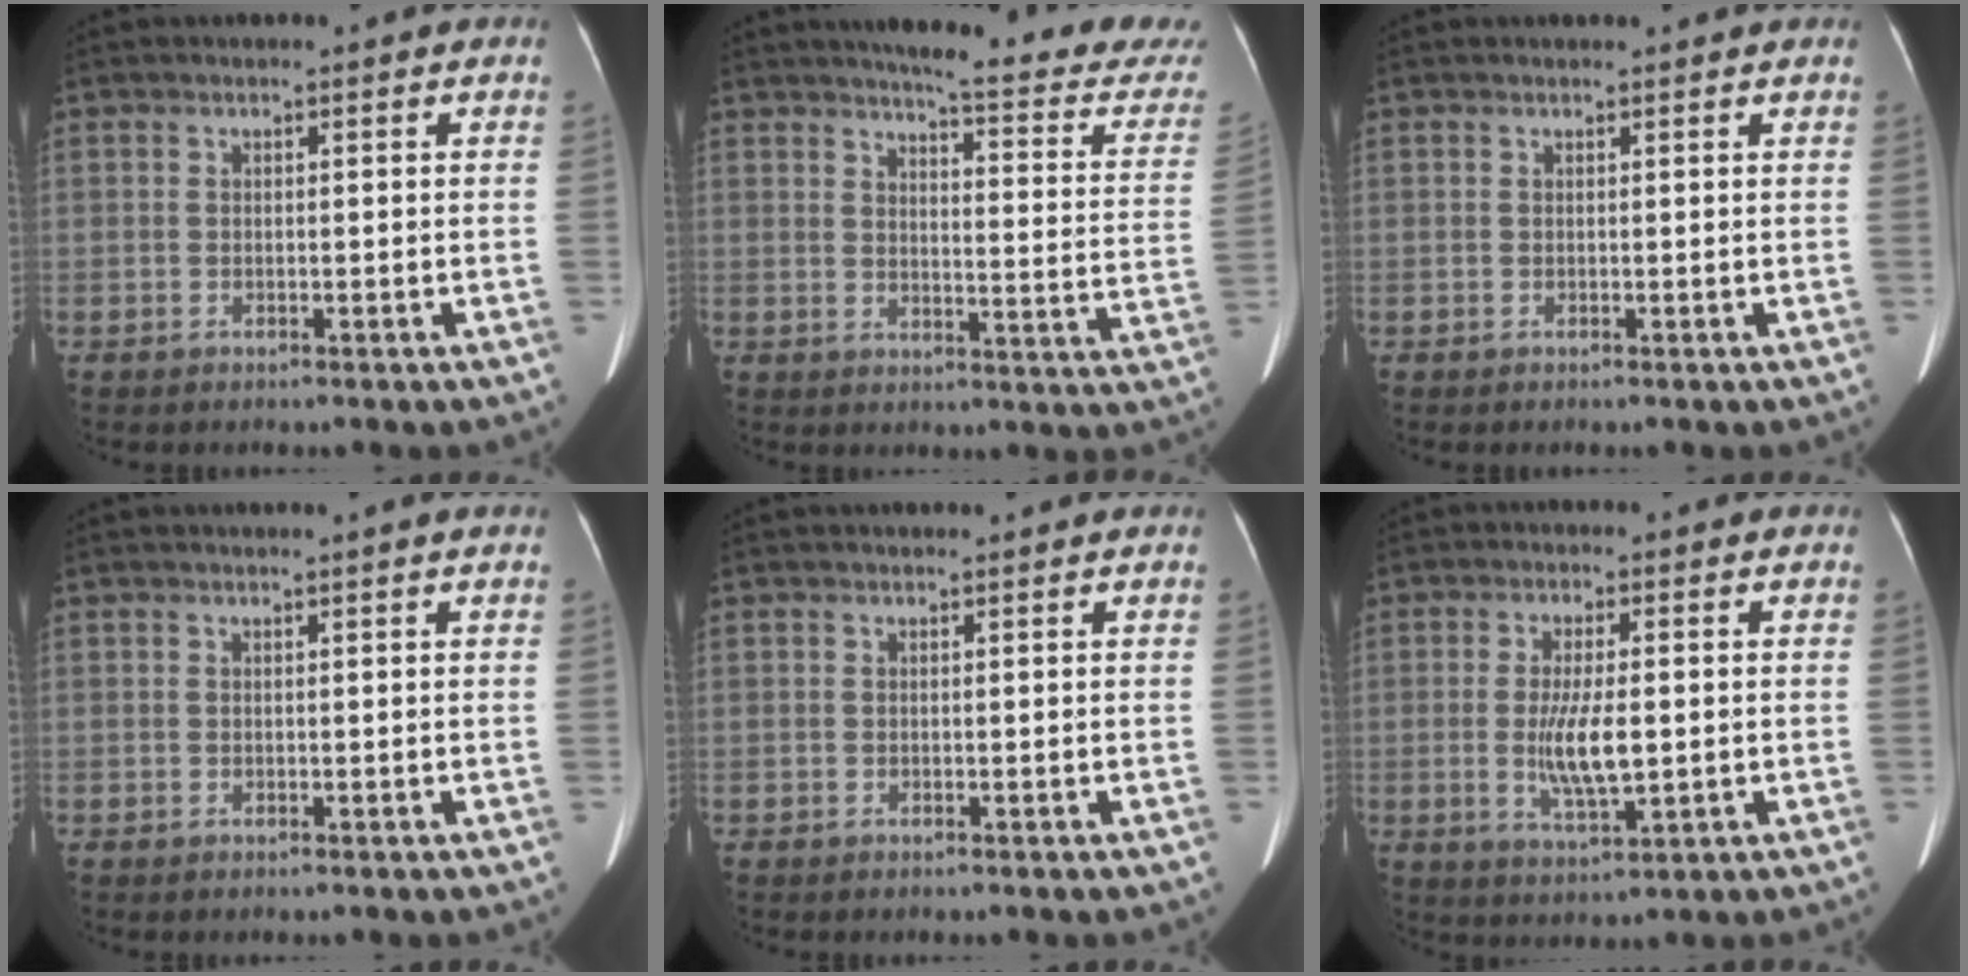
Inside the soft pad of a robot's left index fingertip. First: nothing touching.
{"total": 19.8, "force": [18.5, 0.9, 7.0], "torque": [-0.083, -0.093, 0.203]}
{"total": 1.7, "force": [1.7, 0.0, 0.4], "torque": [-0.009, 0.011, 0.021]}
{"total": 0.9, "force": [0.7, -0.3, 0.5], "torque": [-0.011, 0.000, 0.019]}
{"total": 1.8, "force": [1.7, -0.1, 0.5], "torque": [-0.008, 0.014, 0.023]}
{"total": 7.0, "force": [-0.5, 1.8, 6.8], "torque": [-0.133, -0.011, -0.006]}